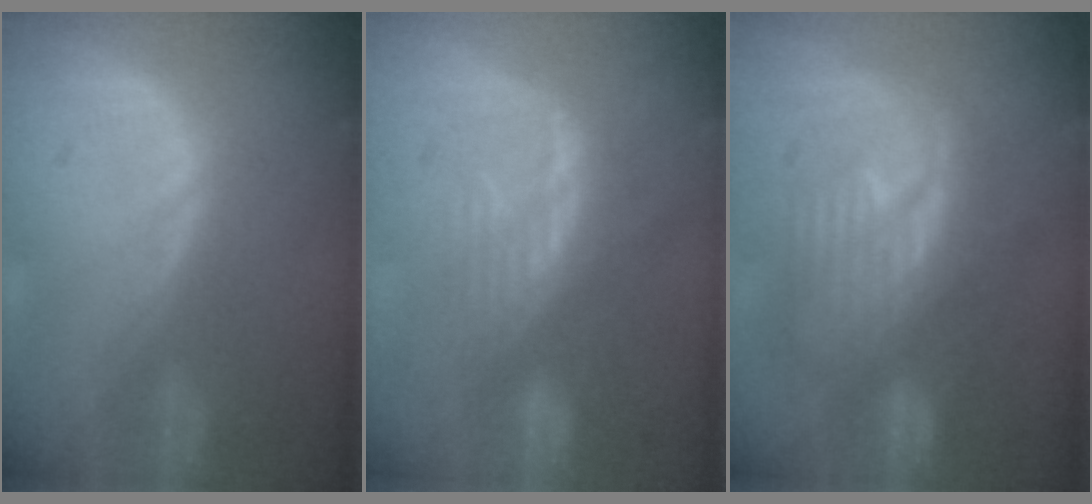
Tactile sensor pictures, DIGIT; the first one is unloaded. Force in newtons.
{"total": 8.0, "press": 7.3, "slide": 3.4}
{"total": 9.4, "press": 9.4, "slide": 0.6}